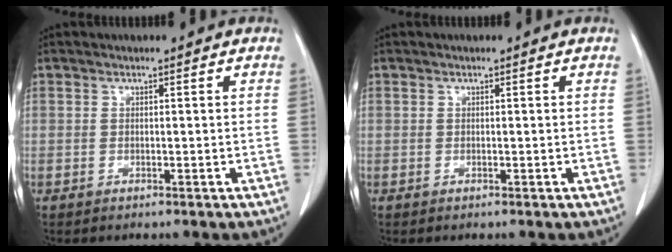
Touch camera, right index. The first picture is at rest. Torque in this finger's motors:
{"motor_torque": [0.00, 0.00, 0.04, 0.00]}